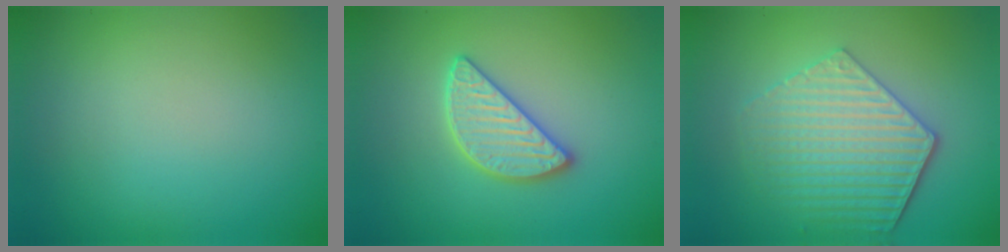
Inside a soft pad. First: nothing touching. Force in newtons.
{"total": 3.3, "press": 3.3, "slide": 0.3}
{"total": 5.1, "press": 4.3, "slide": 2.8}